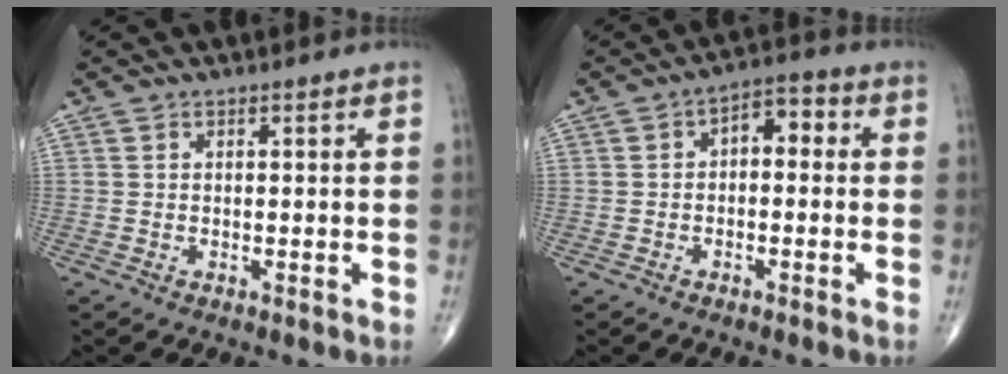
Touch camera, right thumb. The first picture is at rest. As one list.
[{"total": 5.1, "force": [0.1, 3.0, 4.1], "torque": [-0.040, 0.023, -0.012]}]